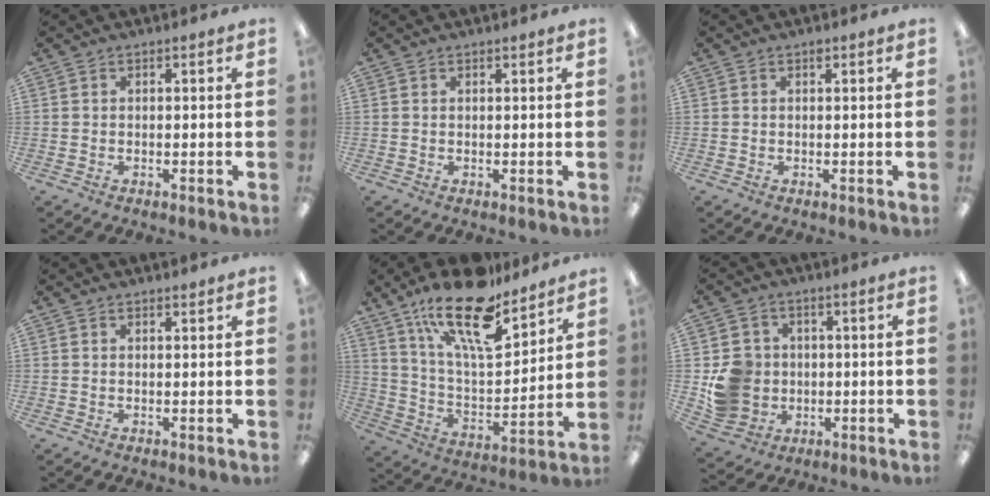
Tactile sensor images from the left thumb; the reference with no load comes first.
{"total": 0.5, "force": [0.5, 0.2, 0.2], "torque": [0.004, -0.002, 0.007]}
{"total": 0.8, "force": [0.6, 0.3, 0.4], "torque": [-0.002, -0.001, 0.008]}
{"total": 0.9, "force": [0.8, 0.2, 0.2], "torque": [0.004, -0.004, 0.014]}
{"total": 21.6, "force": [15.4, 7.8, 13.1], "torque": [-0.219, -0.096, 0.264]}
{"total": 9.5, "force": [-0.3, 9.0, 2.8], "torque": [-0.067, 0.010, 0.004]}